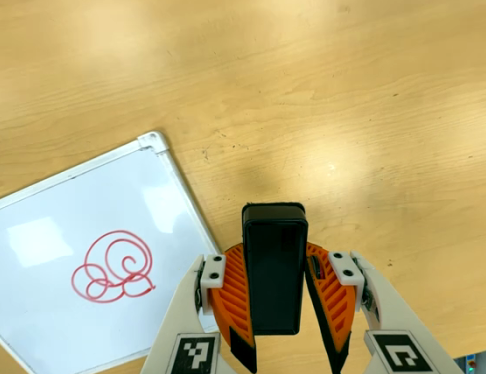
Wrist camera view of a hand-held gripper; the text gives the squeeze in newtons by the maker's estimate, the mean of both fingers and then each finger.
{"total": 8.2, "left": 6.9, "right": 9.6}